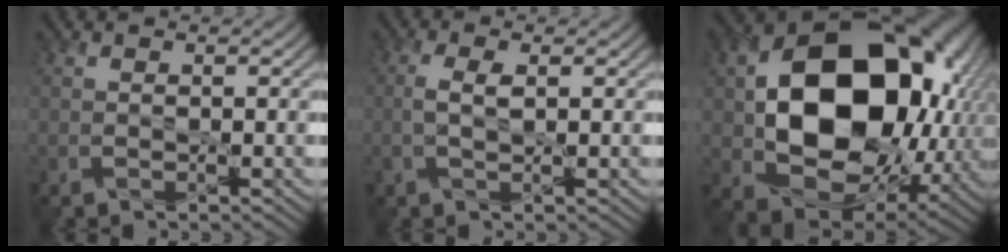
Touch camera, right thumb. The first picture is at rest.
{"total": 2.3, "force": [0.1, 0.8, 2.2], "torque": [-0.054, 0.004, 0.002]}
{"total": 20.1, "force": [1.4, 14.9, 13.5], "torque": [-0.260, -0.052, 0.062]}